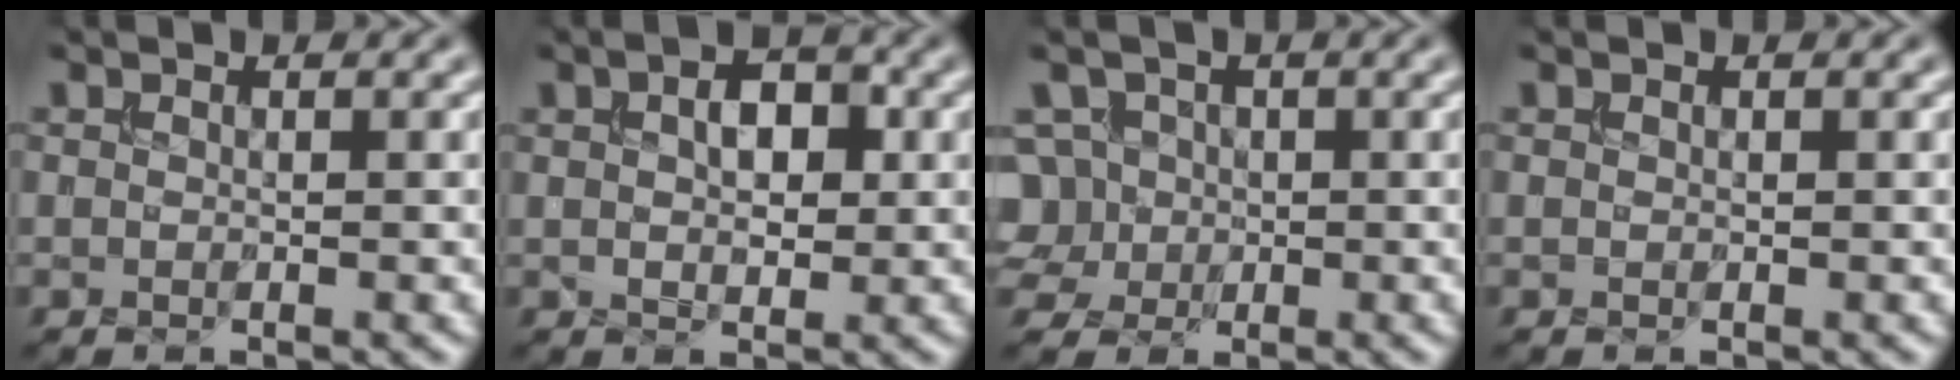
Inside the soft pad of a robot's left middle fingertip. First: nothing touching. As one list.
[{"total": 3.4, "force": [0.8, 2.1, 2.6], "torque": [-0.045, 0.004, 0.014]}, {"total": 4.9, "force": [0.3, 4.4, 2.2], "torque": [-0.041, 0.038, -0.012]}, {"total": 0.0}]